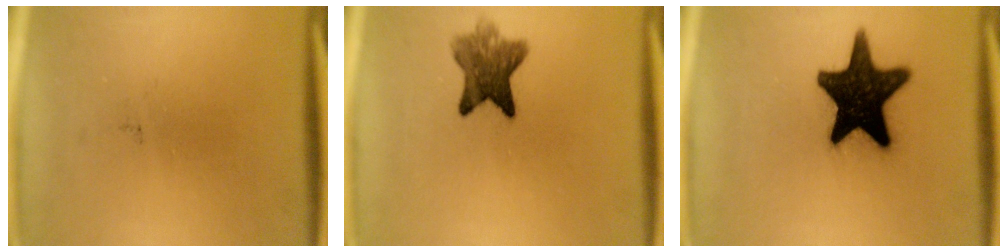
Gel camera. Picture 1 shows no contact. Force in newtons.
{"total": 6.9}
{"total": 18.2}